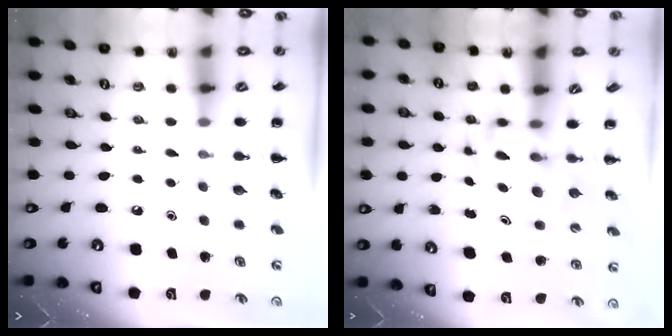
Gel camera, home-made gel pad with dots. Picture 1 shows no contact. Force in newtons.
{"total": 3.1, "press": 3.1, "slide": 0.5}